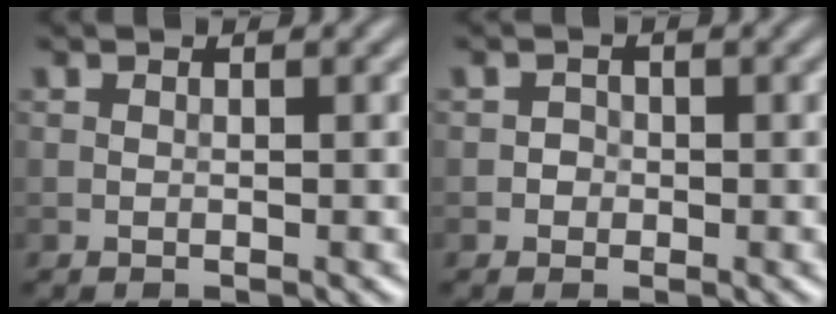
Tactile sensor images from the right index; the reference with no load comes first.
{"total": 0.9, "force": [-0.2, 0.9, 0.2], "torque": [0.010, 0.000, -0.007]}